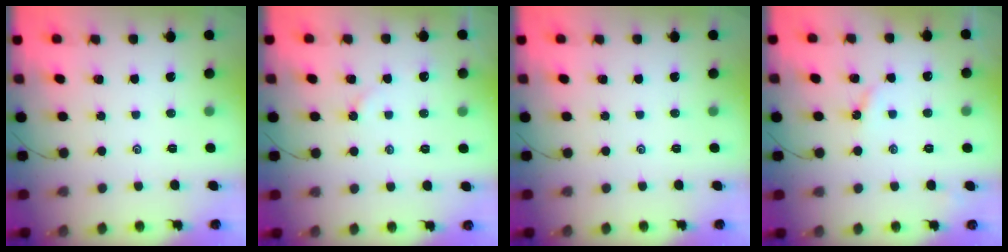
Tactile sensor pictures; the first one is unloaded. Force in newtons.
{"total": 2.0, "press": 1.9, "slide": 0.3}
{"total": 0.0}
{"total": 2.7, "press": 2.7, "slide": 0.4}